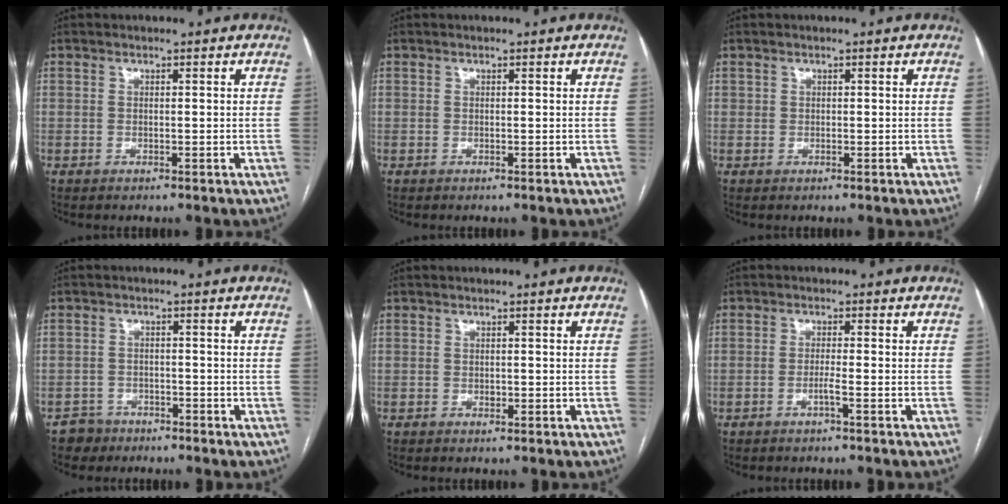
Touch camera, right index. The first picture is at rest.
{"total": 0.0}
{"total": 0.0}
{"total": 2.9, "force": [-2.0, 2.0, -0.7], "torque": [0.016, 0.010, -0.038]}
{"total": 0.5, "force": [-0.1, 0.4, 0.3], "torque": [-0.005, 0.001, -0.002]}
{"total": 1.8, "force": [-0.9, -0.4, 1.5], "torque": [-0.028, -0.001, -0.020]}